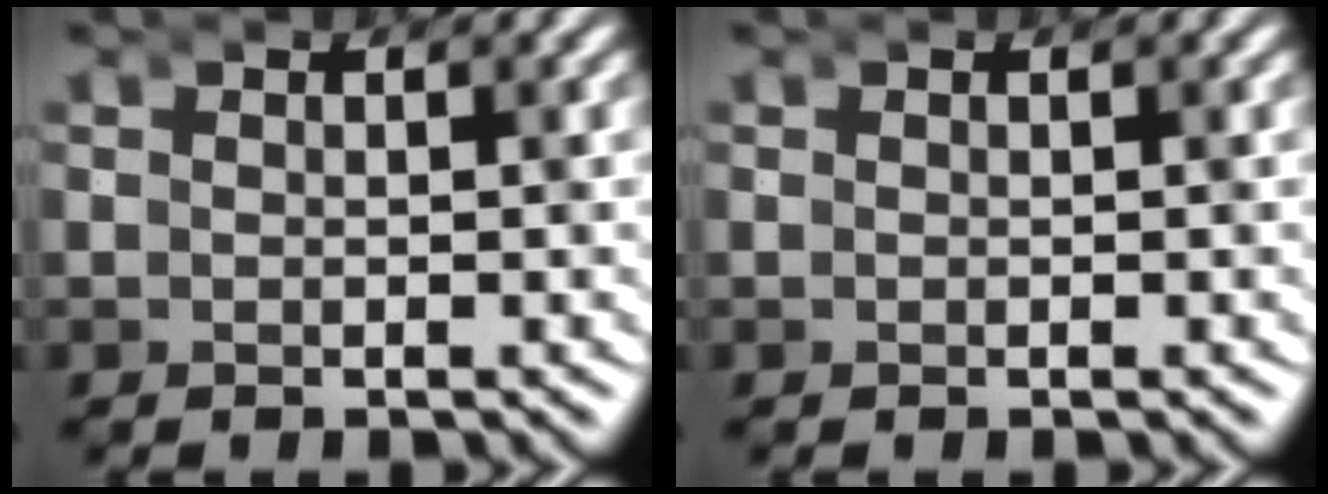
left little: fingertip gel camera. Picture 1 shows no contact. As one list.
[{"total": 0.0}]